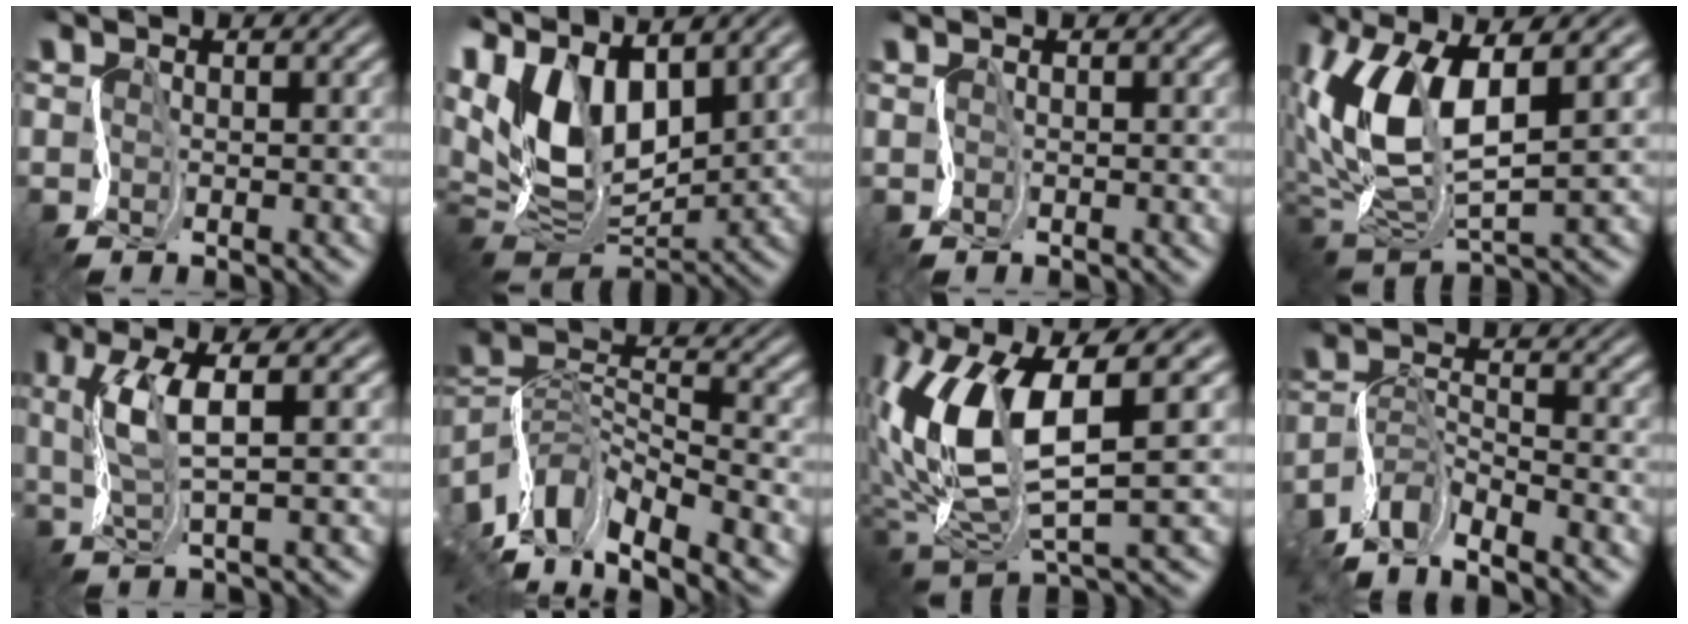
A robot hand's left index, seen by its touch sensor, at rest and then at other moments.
{"total": 10.1, "force": [5.0, 5.4, 6.9], "torque": [-0.149, 0.010, 0.085]}
{"total": 0.8, "force": [0.3, -0.4, -0.6], "torque": [0.009, -0.001, 0.005]}
{"total": 8.8, "force": [3.1, 4.2, 7.0], "torque": [-0.162, 0.006, 0.060]}
{"total": 4.0, "force": [1.8, 0.6, 3.5], "torque": [-0.082, 0.010, 0.034]}
{"total": 7.9, "force": [-4.7, 4.0, 4.8], "torque": [-0.095, 0.021, -0.094]}
{"total": 9.5, "force": [2.6, 4.2, 8.2], "torque": [-0.188, 0.002, 0.054]}
{"total": 5.7, "force": [-4.9, 1.7, 2.4], "torque": [-0.050, 0.001, -0.099]}